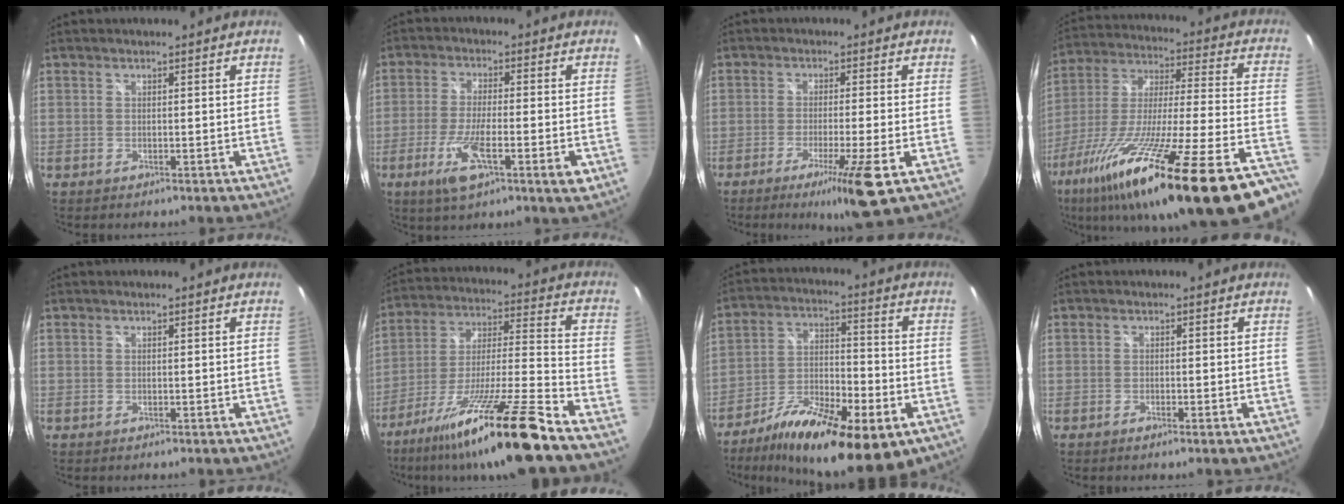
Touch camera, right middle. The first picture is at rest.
{"total": 10.0, "force": [-3.7, 1.6, 9.2], "torque": [-0.178, -0.020, -0.068]}
{"total": 9.0, "force": [-4.2, -0.2, 8.0], "torque": [-0.153, -0.023, -0.070]}
{"total": 37.4, "force": [-25.6, 3.4, 27.0], "torque": [-0.430, -0.099, -0.404]}
{"total": 0.0}
{"total": 20.2, "force": [-14.8, -1.0, 13.7], "torque": [-0.243, -0.029, -0.252]}
{"total": 20.5, "force": [-11.6, 6.8, 15.5], "torque": [-0.270, -0.027, -0.190]}
{"total": 1.3, "force": [-0.8, 0.0, 1.0], "torque": [-0.017, -0.002, -0.014]}